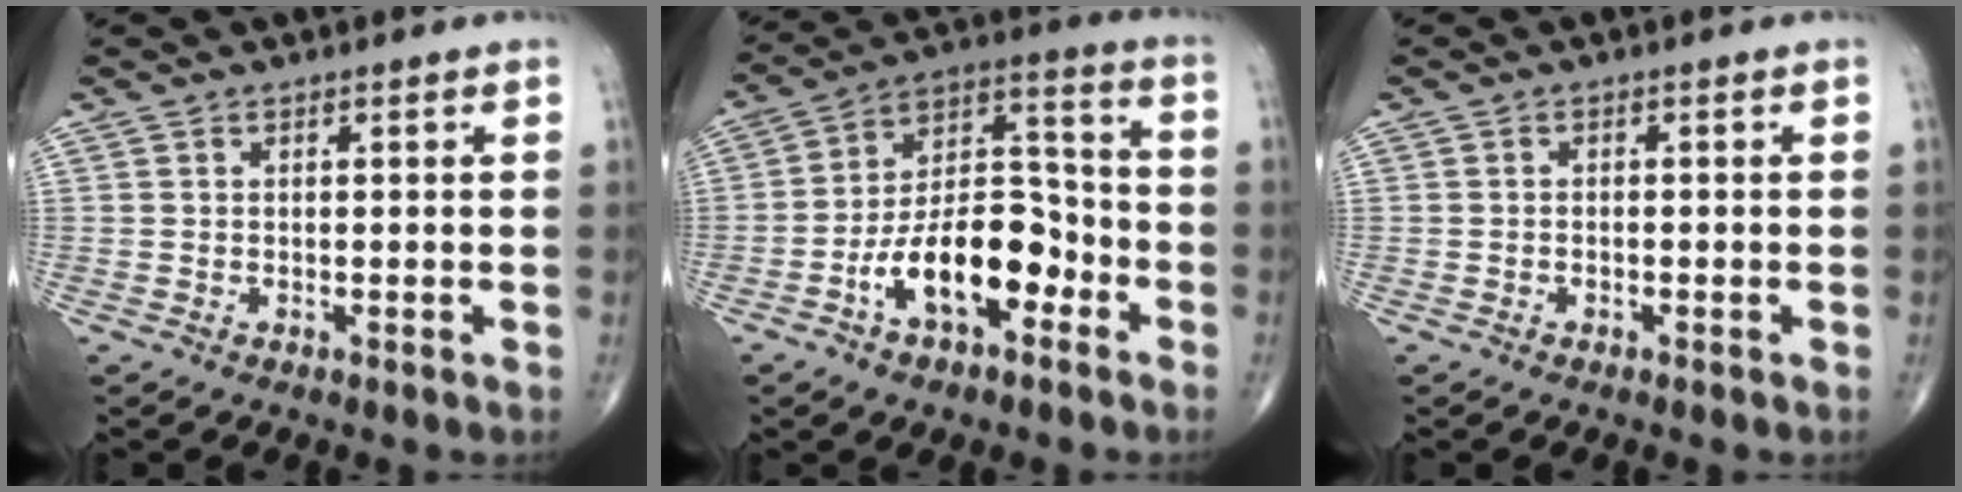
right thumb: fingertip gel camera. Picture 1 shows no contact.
{"total": 15.7, "force": [-6.4, 8.2, 11.7], "torque": [-0.173, 0.059, -0.114]}
{"total": 0.6, "force": [-0.3, 0.4, 0.3], "torque": [-0.006, 0.003, -0.007]}